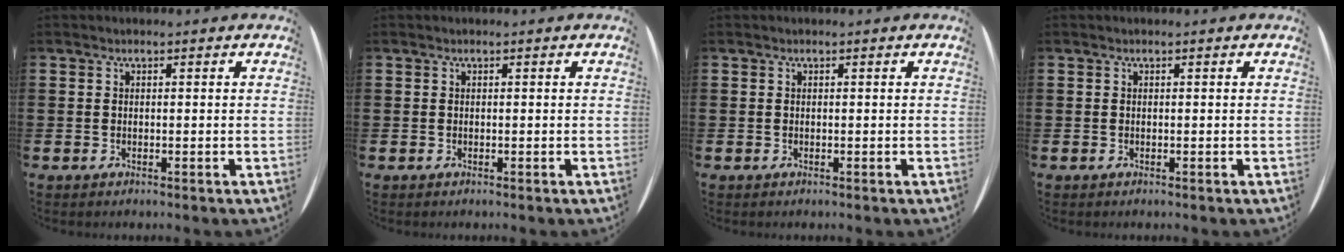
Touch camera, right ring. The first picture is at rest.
{"total": 0.0}
{"total": 0.0}
{"total": 0.0}